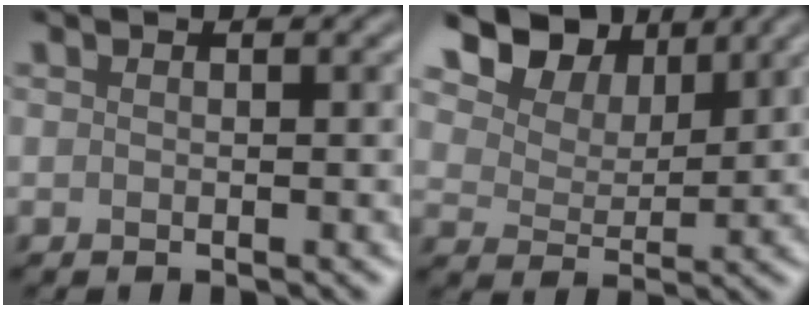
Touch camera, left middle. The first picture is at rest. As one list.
[{"total": 10.0, "force": [6.4, 6.0, 4.8], "torque": [-0.115, -0.001, 0.116]}]